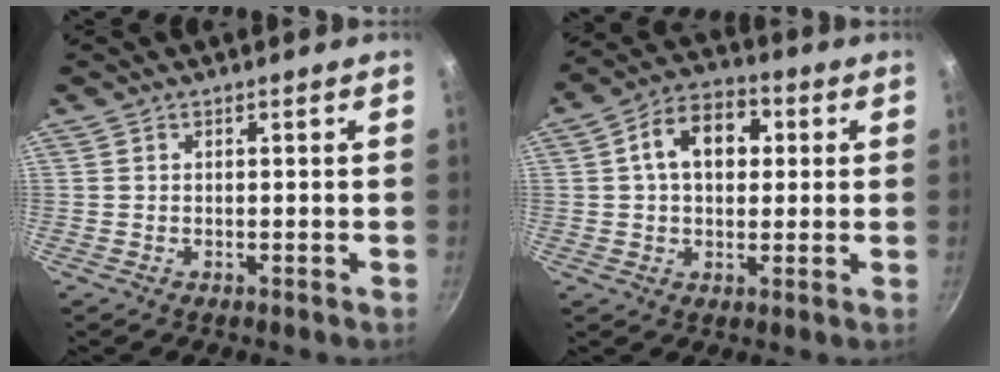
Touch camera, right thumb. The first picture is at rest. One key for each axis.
{"total": 11.3, "fx": 2.2, "fy": 7.8, "fz": 7.8, "tx": -0.092, "ty": 0.019, "tz": 0.020}